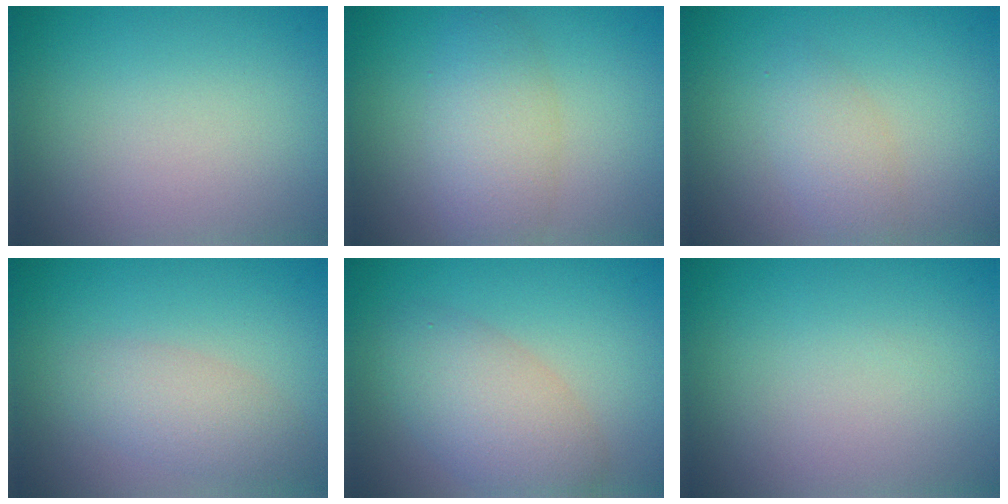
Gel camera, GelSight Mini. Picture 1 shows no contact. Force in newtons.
{"total": 4.0, "press": 4.0, "slide": 0.1}
{"total": 2.3, "press": 2.3, "slide": 0.1}
{"total": 2.8, "press": 2.8, "slide": 0.2}
{"total": 5.0, "press": 5.0, "slide": 0.2}
{"total": 0.0}